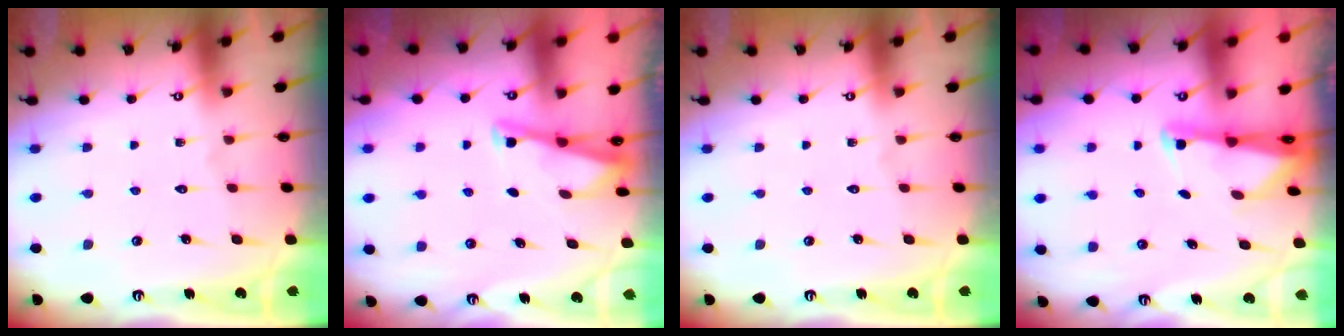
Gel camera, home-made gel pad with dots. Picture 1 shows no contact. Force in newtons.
{"total": 3.3, "press": 3.3, "slide": 0.3}
{"total": 0.0}
{"total": 1.8, "press": 1.8, "slide": 0.3}